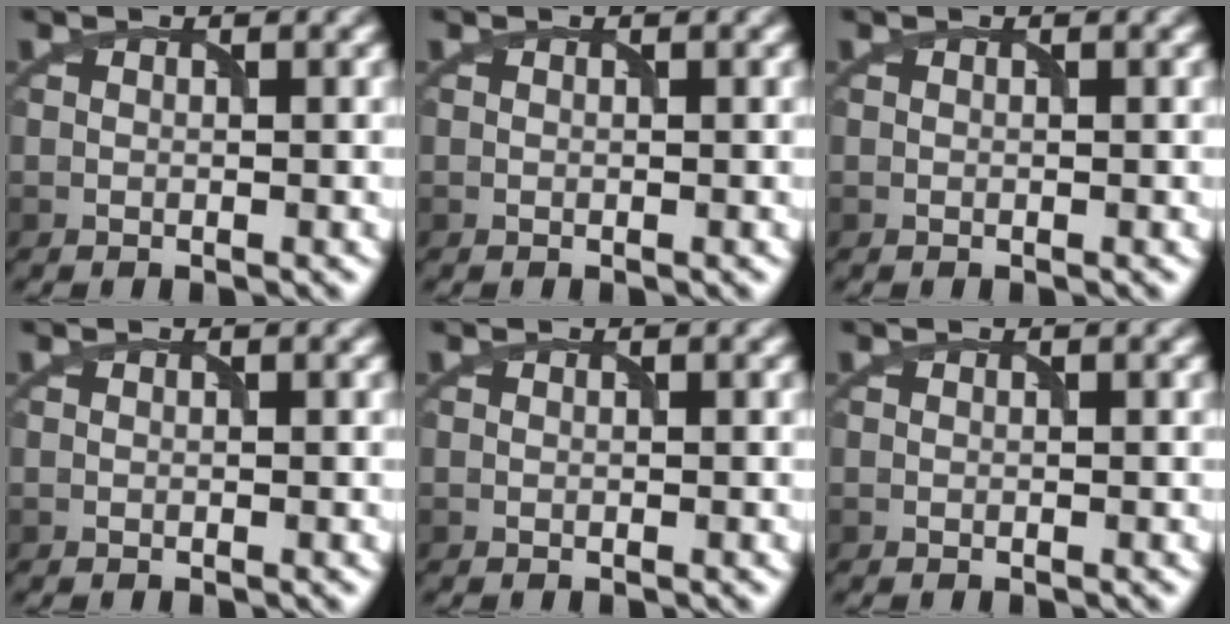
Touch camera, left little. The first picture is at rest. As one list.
[{"total": 0.0}, {"total": 0.0}, {"total": 0.0}, {"total": 0.0}, {"total": 0.0}]